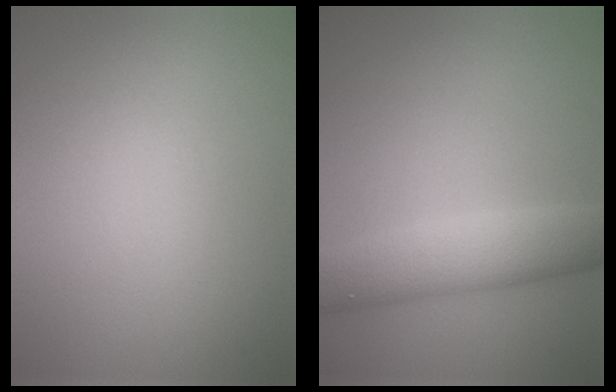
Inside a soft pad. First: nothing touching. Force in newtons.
{"total": 5.3, "press": 5.3, "slide": 0.2}